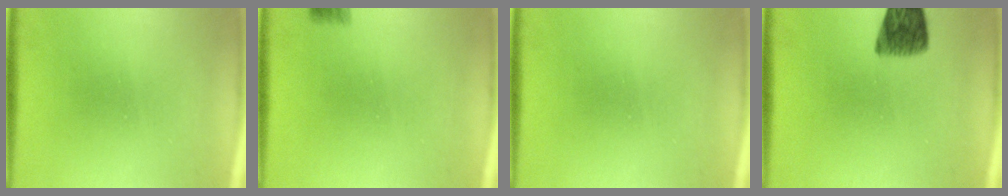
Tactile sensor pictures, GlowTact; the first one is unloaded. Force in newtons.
{"total": 2.1}
{"total": 0.0}
{"total": 6.7}